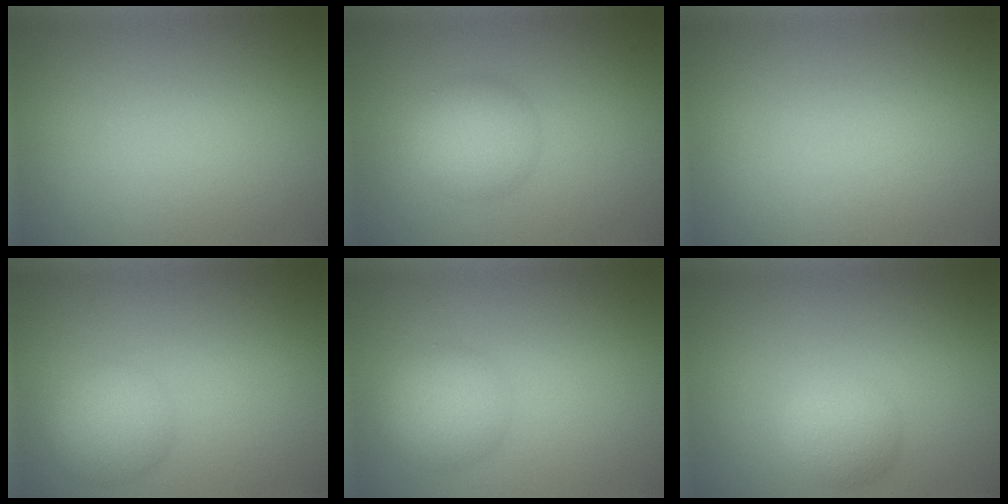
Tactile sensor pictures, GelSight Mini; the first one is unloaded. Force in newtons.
{"total": 3.7, "press": 3.7, "slide": 0.3}
{"total": 0.0}
{"total": 3.4, "press": 3.4, "slide": 0.2}
{"total": 3.6, "press": 3.6, "slide": 0.1}
{"total": 2.6, "press": 2.6, "slide": 0.1}